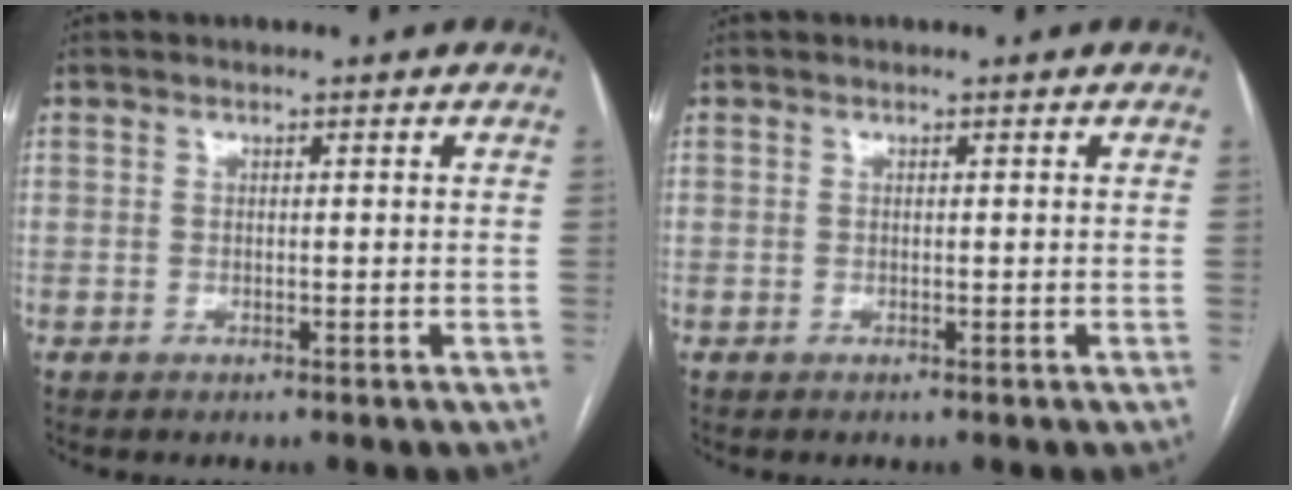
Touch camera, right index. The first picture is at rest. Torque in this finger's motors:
{"motor_torque": [0.00, 0.00, 0.00, 0.00]}